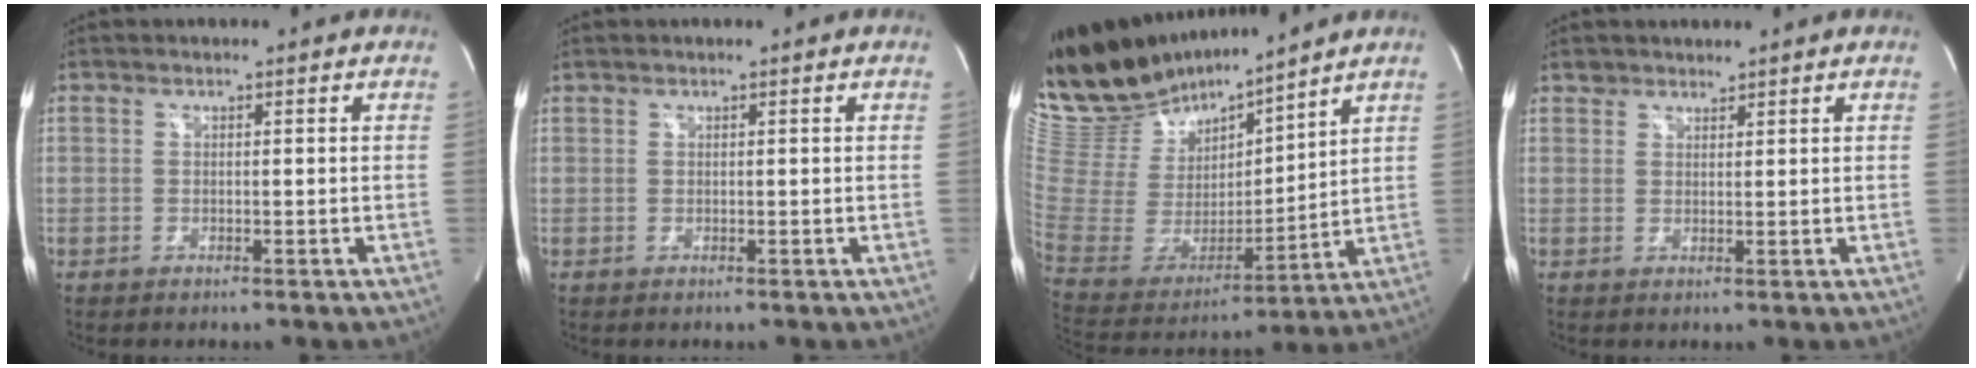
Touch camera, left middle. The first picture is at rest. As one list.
[{"total": 0.0}, {"total": 18.4, "force": [16.9, 3.7, 6.1], "torque": [-0.135, -0.014, 0.326]}, {"total": 1.6, "force": [1.4, 0.8, -0.2], "torque": [0.005, 0.006, 0.021]}]